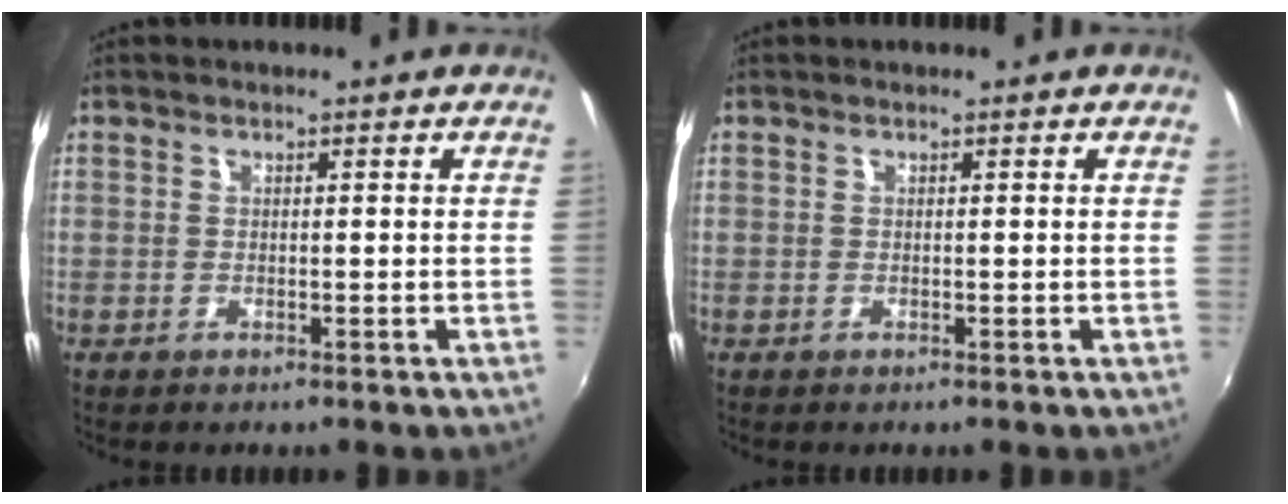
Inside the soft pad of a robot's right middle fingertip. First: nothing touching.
{"total": 0.0}